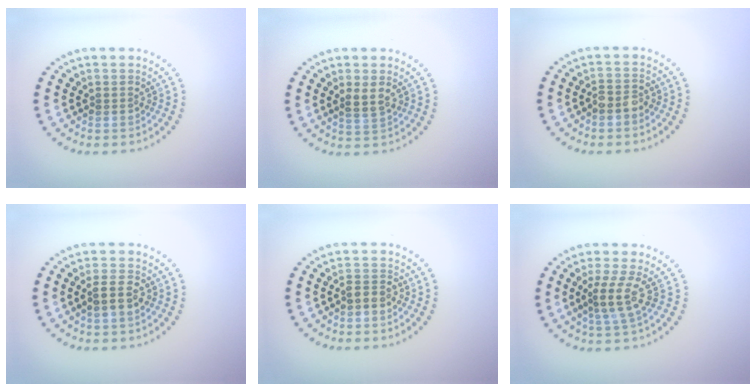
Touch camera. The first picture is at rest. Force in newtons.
{"total": 1.9, "press": 1.8, "slide": 0.7}
{"total": 1.5, "press": 1.5, "slide": 0.5}
{"total": 2.4, "press": 2.3, "slide": 0.7}
{"total": 1.6, "press": 1.5, "slide": 0.6}
{"total": 2.9, "press": 2.0, "slide": 2.0}